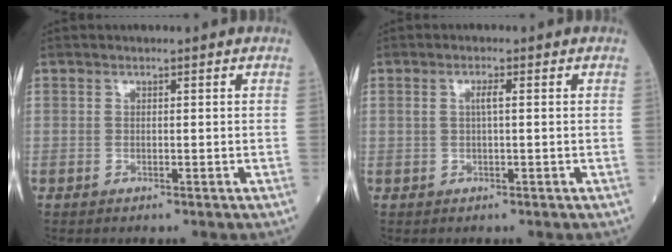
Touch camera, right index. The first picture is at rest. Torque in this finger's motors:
{"motor_torque": [0.47, 0.19, 0.17, 0.07]}